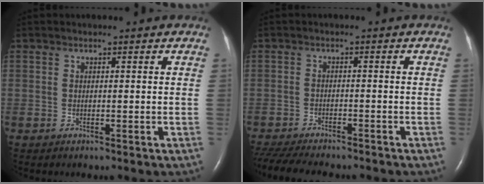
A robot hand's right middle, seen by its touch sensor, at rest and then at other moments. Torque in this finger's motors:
{"motor_torque": [0.70, -0.71, 0.20, 0.07]}